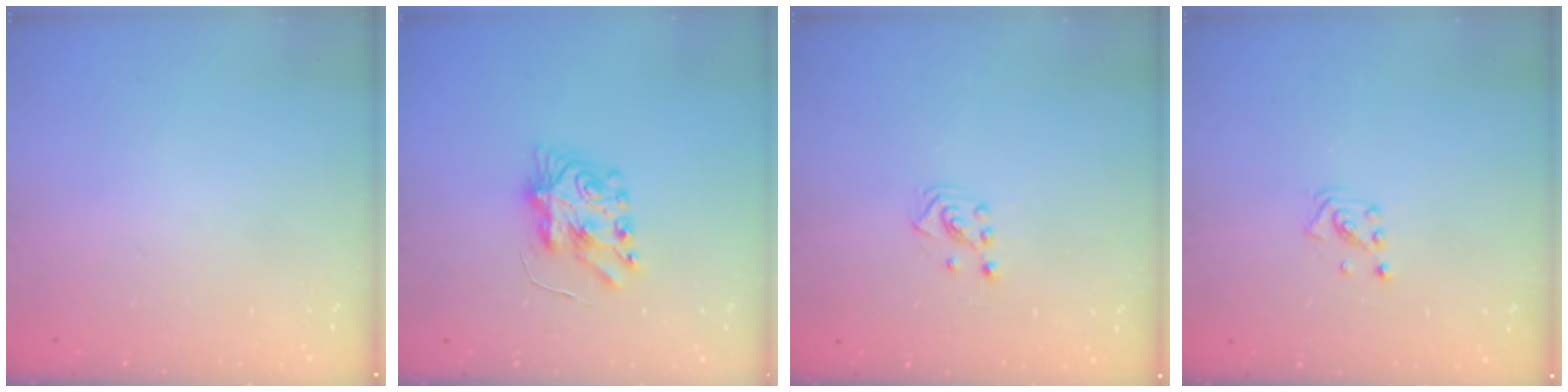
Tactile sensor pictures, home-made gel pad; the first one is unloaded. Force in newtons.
{"total": 7.4, "press": 7.4, "slide": 0.2}
{"total": 2.5, "press": 2.4, "slide": 0.8}
{"total": 1.9, "press": 1.9, "slide": 0.1}